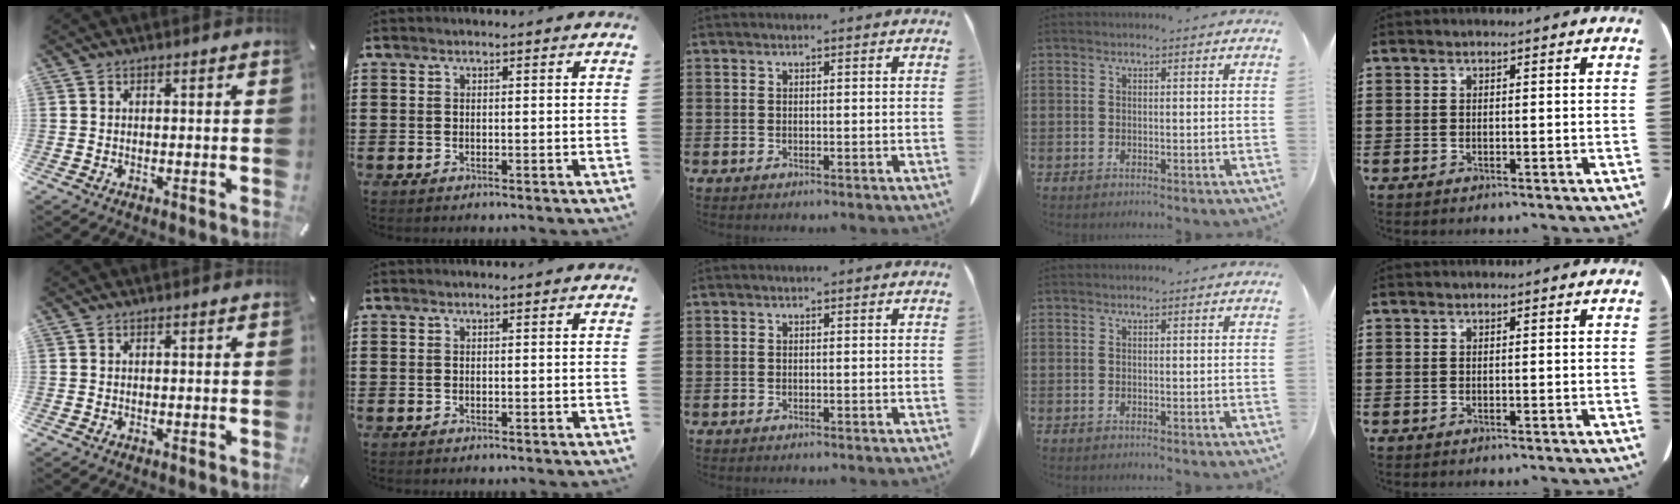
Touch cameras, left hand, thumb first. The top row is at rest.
{}